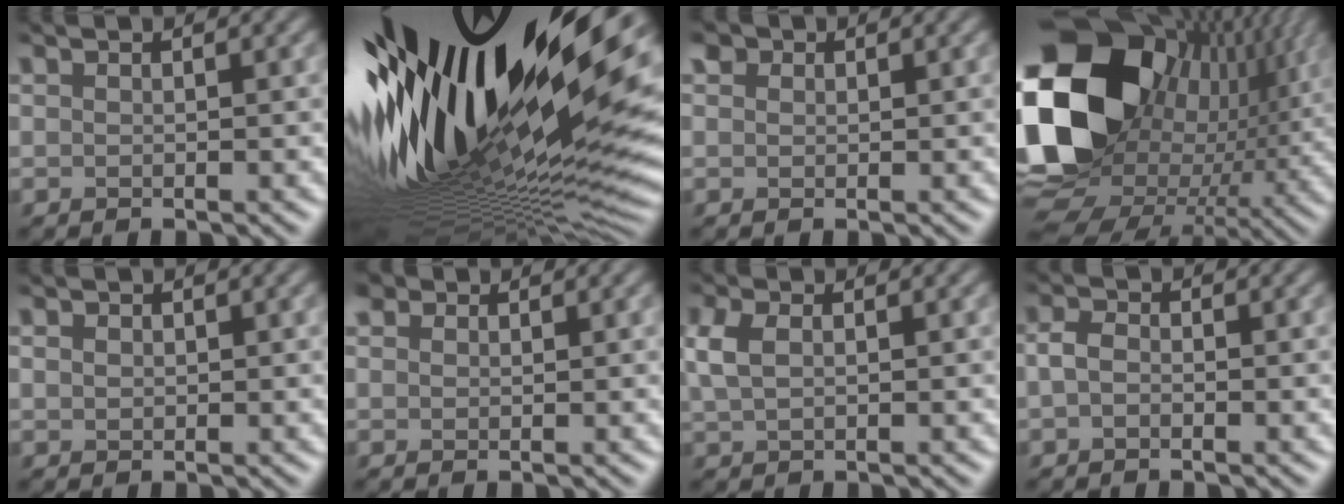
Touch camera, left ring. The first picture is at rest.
{"total": 19.0, "force": [3.9, 6.0, 17.6], "torque": [-0.309, -0.032, 0.065]}
{"total": 1.3, "force": [0.6, 1.0, 0.4], "torque": [-0.013, -0.001, 0.011]}
{"total": 20.0, "force": [2.4, 15.1, 12.9], "torque": [-0.290, -0.007, 0.055]}
{"total": 0.6, "force": [-0.1, 0.6, 0.1], "torque": [-0.001, -0.002, -0.005]}
{"total": 1.2, "force": [0.7, 0.9, 0.4], "torque": [-0.011, 0.001, 0.012]}
{"total": 2.5, "force": [0.0, 1.5, 1.9], "torque": [-0.050, 0.004, -0.004]}
{"total": 2.2, "force": [-1.1, 1.4, 1.3], "torque": [-0.023, 0.001, -0.031]}